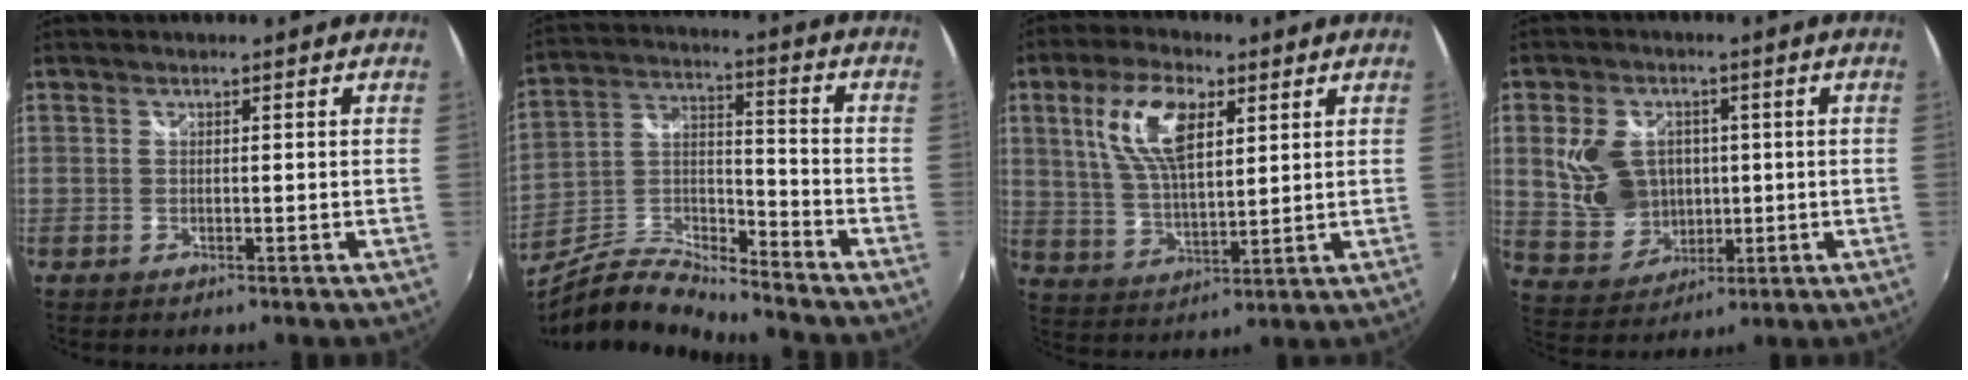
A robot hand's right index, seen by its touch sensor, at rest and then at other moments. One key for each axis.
{"total": 10.3, "fx": -9.0, "fy": 1.9, "fz": 4.6, "tx": -0.098, "ty": 0.005, "tz": -0.180}
{"total": 12.2, "fx": 4.8, "fy": 5.2, "fz": 10.0, "tx": -0.198, "ty": 0.013, "tz": 0.095}
{"total": 11.0, "fx": 1.3, "fy": 8.7, "fz": 6.7, "tx": -0.150, "ty": 0.011, "tz": 0.043}